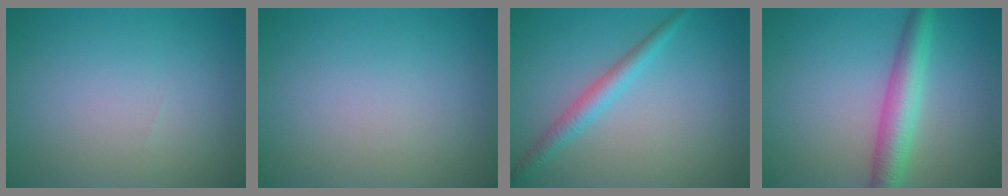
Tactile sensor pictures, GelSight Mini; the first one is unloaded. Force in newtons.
{"total": 0.0}
{"total": 2.4, "press": 2.4, "slide": 0.1}
{"total": 4.5, "press": 4.5, "slide": 0.1}